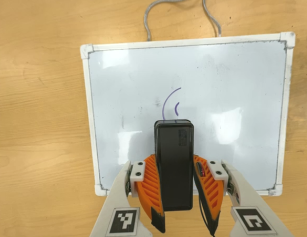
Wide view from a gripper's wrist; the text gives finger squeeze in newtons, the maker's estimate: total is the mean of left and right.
{"total": 5.2, "left": 4.4, "right": 6.0}